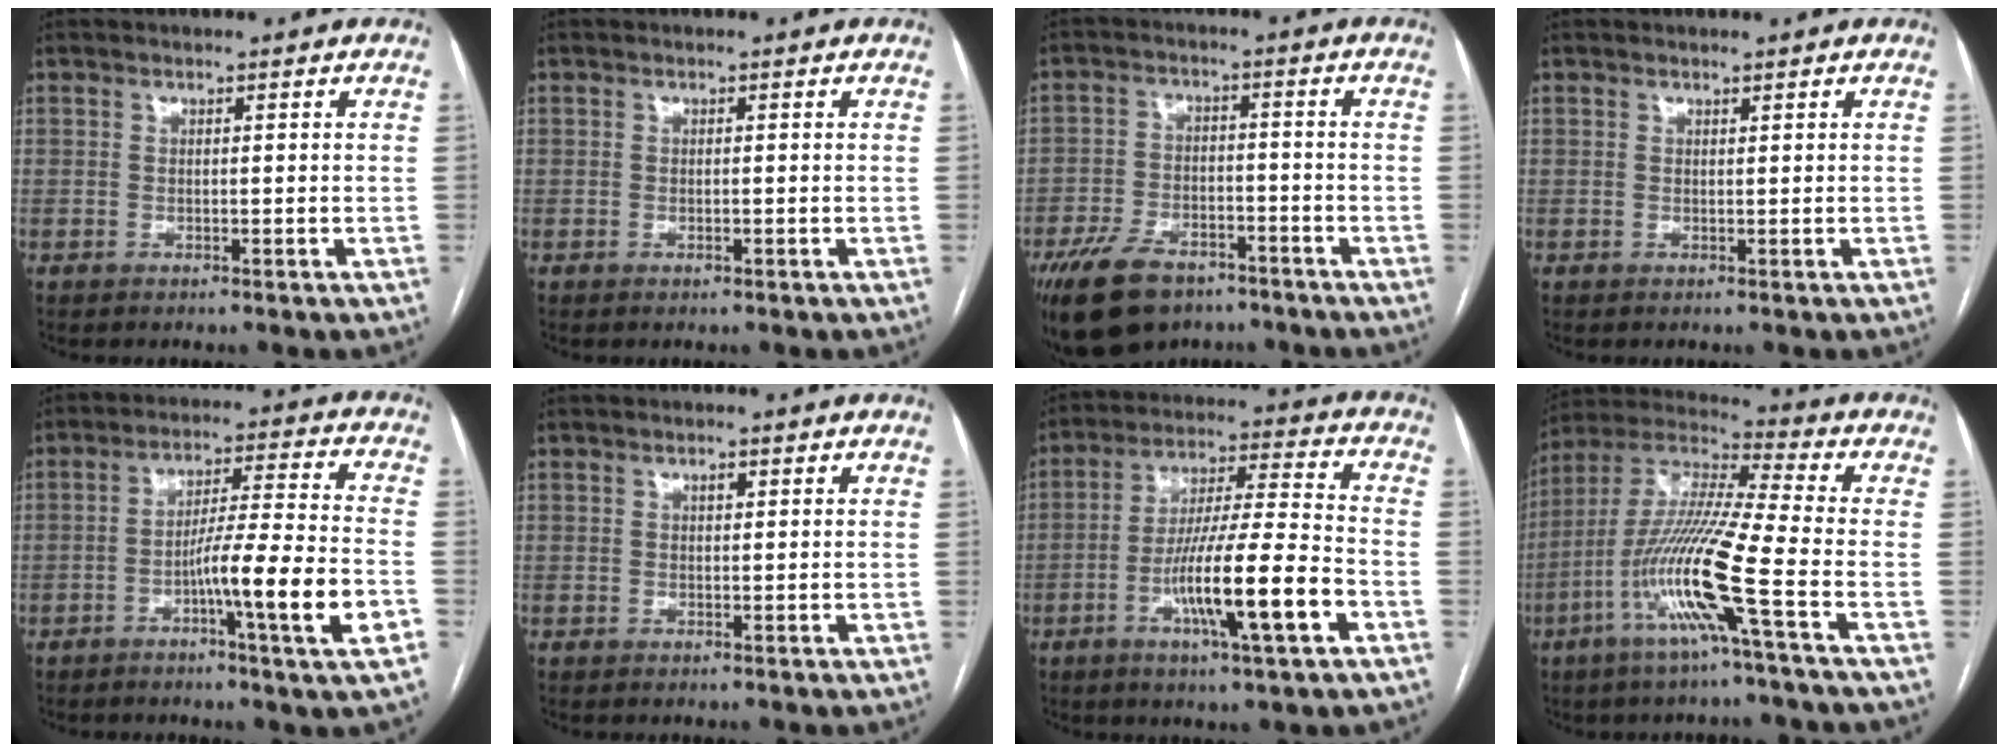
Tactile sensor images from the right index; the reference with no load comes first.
{"total": 0.6, "force": [-0.2, 0.1, 0.6], "torque": [-0.013, -0.002, -0.002]}
{"total": 11.6, "force": [-7.9, 6.2, 5.6], "torque": [-0.108, -0.002, -0.129]}
{"total": 0.0}
{"total": 12.5, "force": [-4.6, -0.9, 11.6], "torque": [-0.189, -0.003, -0.078]}
{"total": 0.7, "force": [0.3, 0.4, 0.5], "torque": [-0.010, 0.000, 0.004]}
{"total": 15.2, "force": [-5.7, 0.6, 14.1], "torque": [-0.248, -0.006, -0.097]}
{"total": 15.0, "force": [-6.0, -1.0, 13.7], "torque": [-0.282, -0.008, -0.124]}